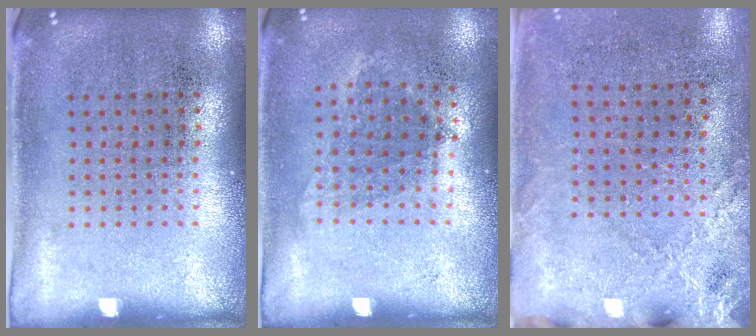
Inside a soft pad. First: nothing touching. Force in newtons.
{"total": 1.0, "press": 0.8, "slide": 0.6}
{"total": 2.4, "press": 2.1, "slide": 1.2}